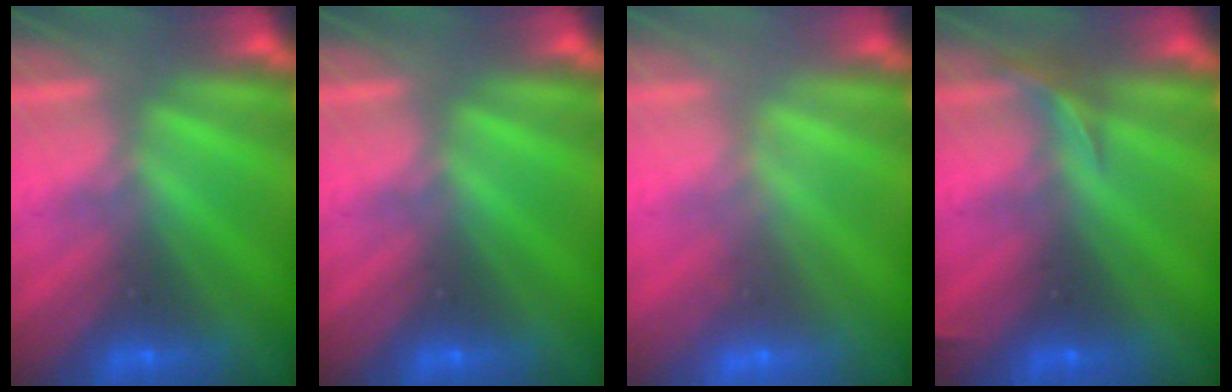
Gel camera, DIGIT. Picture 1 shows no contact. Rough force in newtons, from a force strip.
{"total": 0.0}
{"total": 1.6}
{"total": 2.9}